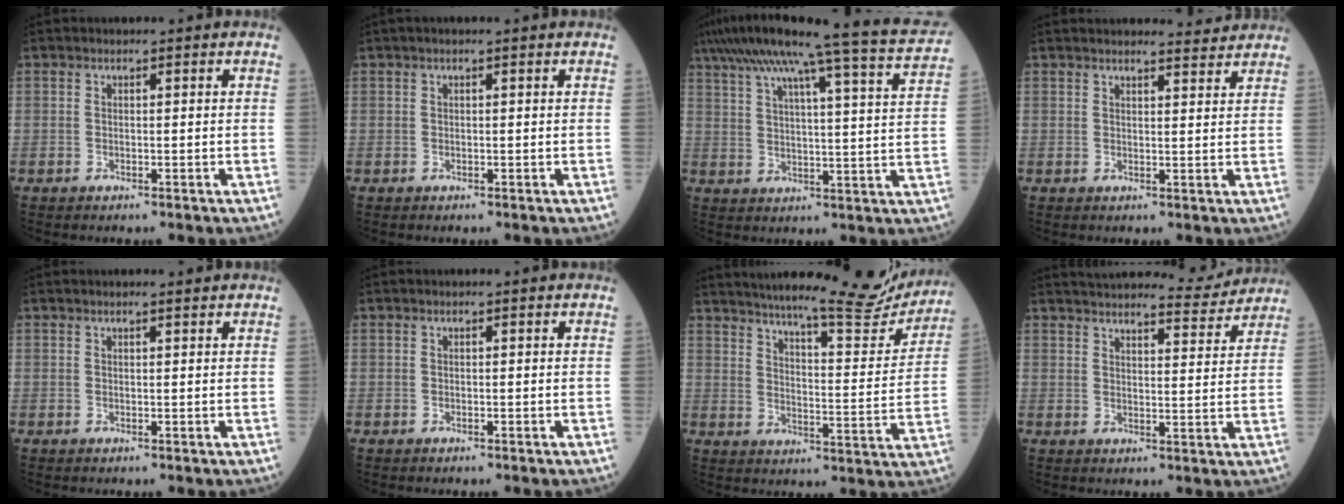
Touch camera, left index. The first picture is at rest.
{"total": 1.0, "force": [0.6, 0.0, 0.7], "torque": [-0.016, 0.015, 0.010]}
{"total": 23.1, "force": [19.9, -1.1, 11.8], "torque": [-0.201, -0.024, 0.260]}
{"total": 5.0, "force": [4.9, 0.6, 0.5], "torque": [-0.005, 0.007, 0.052]}
{"total": 1.3, "force": [1.2, 0.0, 0.5], "torque": [-0.008, 0.009, 0.018]}
{"total": 0.0}
{"total": 22.6, "force": [20.6, 2.1, 9.1], "torque": [-0.138, -0.050, 0.263]}
{"total": 12.3, "force": [12.0, 0.8, 2.5], "torque": [-0.031, -0.006, 0.153]}